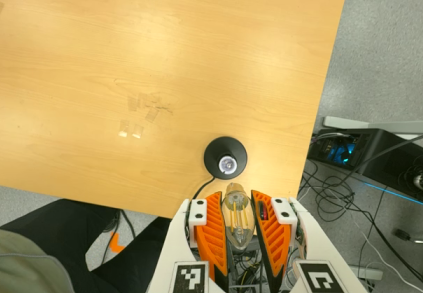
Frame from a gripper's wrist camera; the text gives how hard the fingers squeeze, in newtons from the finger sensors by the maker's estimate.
{"total": 17.1, "left": 17.3, "right": 16.9}